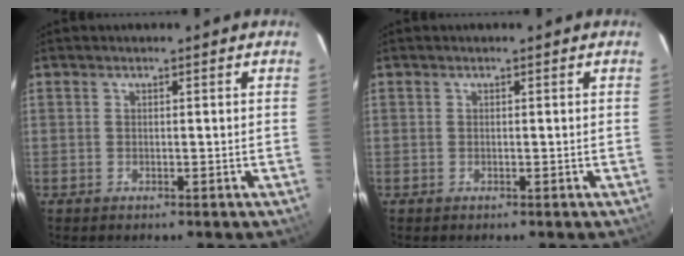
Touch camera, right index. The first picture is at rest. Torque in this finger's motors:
{"motor_torque": [-0.01, 0.01, 0.00, 0.00]}